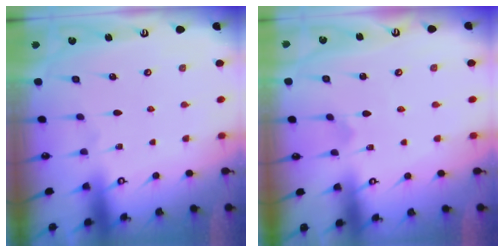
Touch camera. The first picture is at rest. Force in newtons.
{"total": 0.8, "press": 0.8, "slide": 0.0}